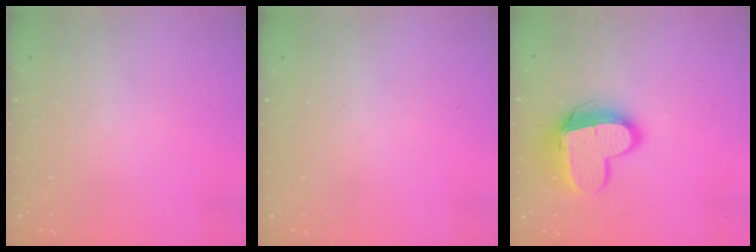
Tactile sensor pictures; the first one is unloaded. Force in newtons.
{"total": 0.0}
{"total": 13.5, "press": 13.5, "slide": 1.2}